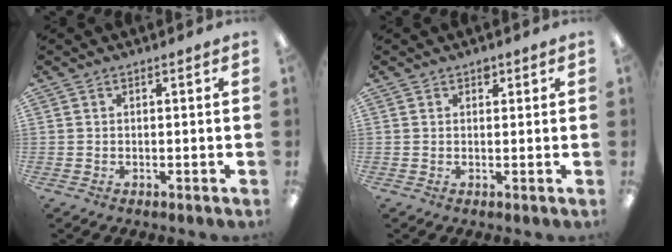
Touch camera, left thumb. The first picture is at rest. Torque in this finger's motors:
{"motor_torque": [0.25, 0.07, 0.20, -0.08, -0.17]}